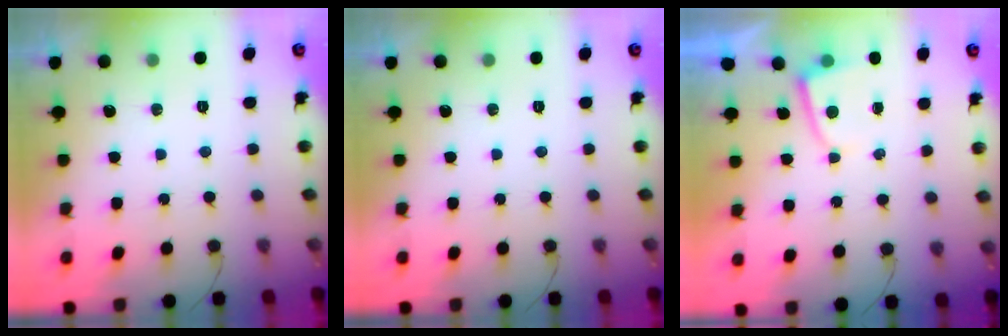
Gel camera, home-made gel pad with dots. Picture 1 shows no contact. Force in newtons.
{"total": 0.0}
{"total": 2.2, "press": 2.2, "slide": 0.4}